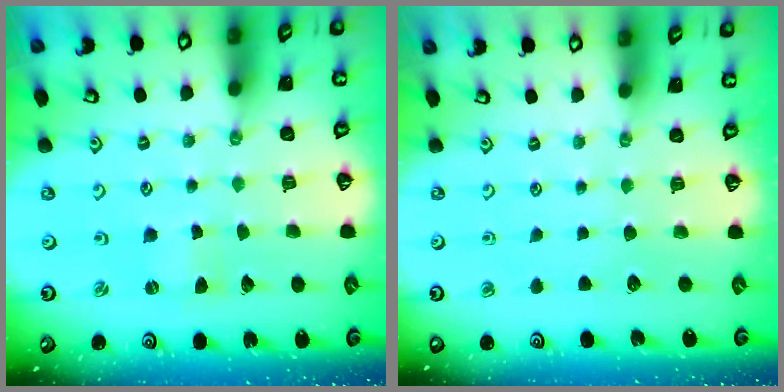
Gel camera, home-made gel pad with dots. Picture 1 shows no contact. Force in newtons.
{"total": 0.0}